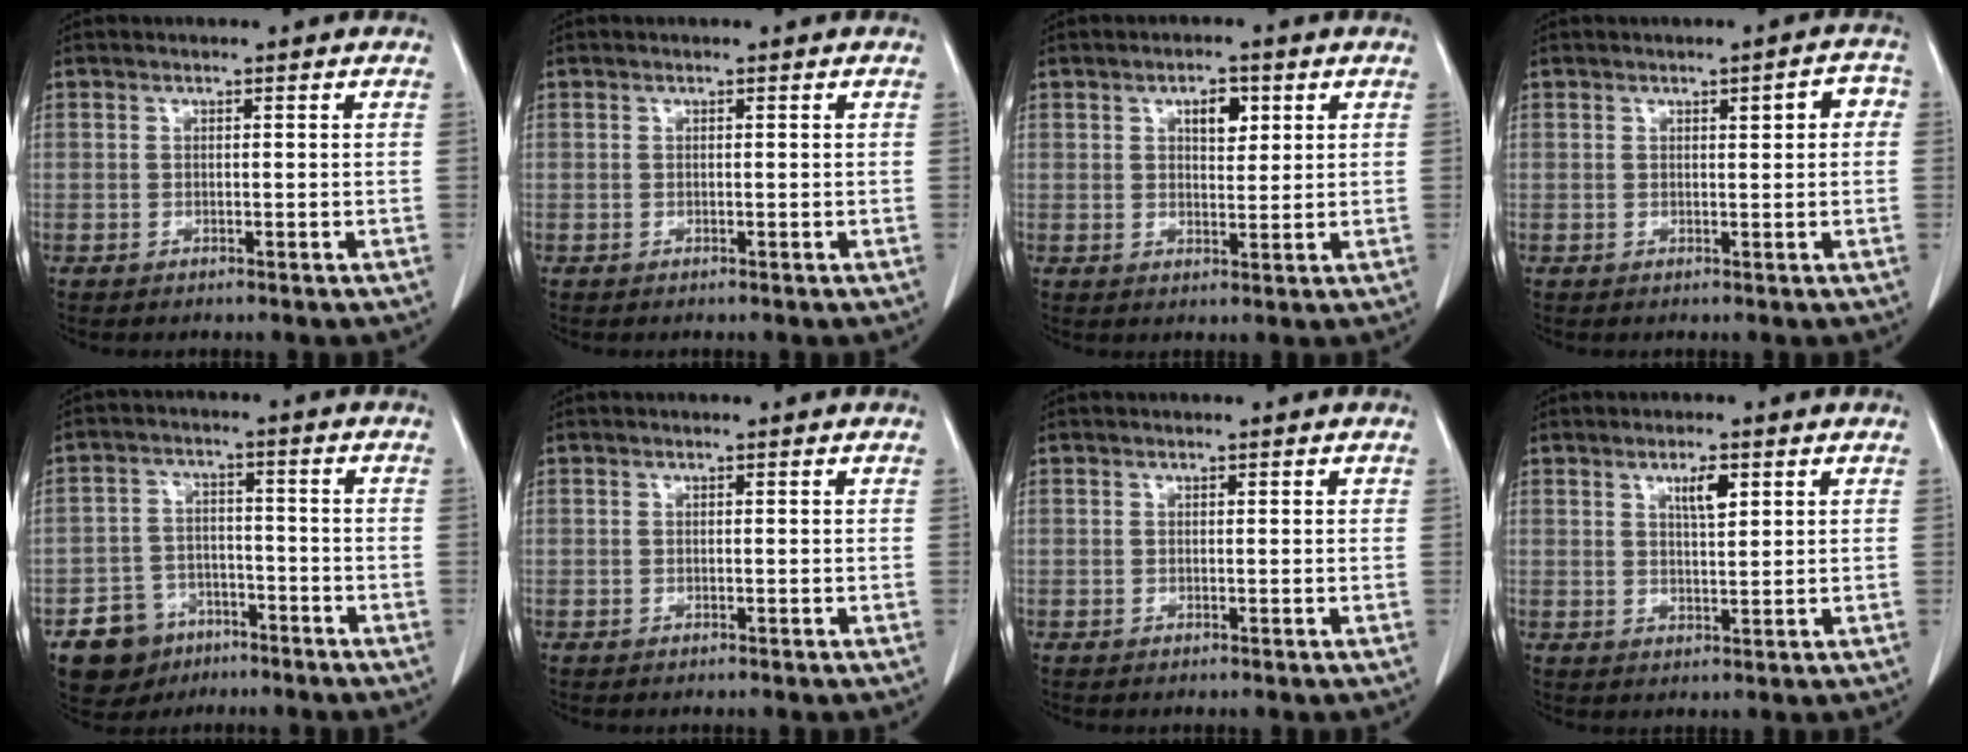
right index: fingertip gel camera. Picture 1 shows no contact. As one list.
[{"total": 0.0}, {"total": 3.9, "force": [1.7, 1.9, 3.0], "torque": [-0.045, 0.001, 0.026]}, {"total": 3.2, "force": [0.7, 0.9, 2.9], "torque": [-0.033, 0.014, 0.006]}, {"total": 7.5, "force": [-4.4, 5.9, 1.3], "torque": [-0.025, 0.013, -0.065]}, {"total": 0.0}, {"total": 0.0}, {"total": 3.6, "force": [1.7, 0.8, 3.0], "torque": [-0.051, -0.001, 0.030]}]